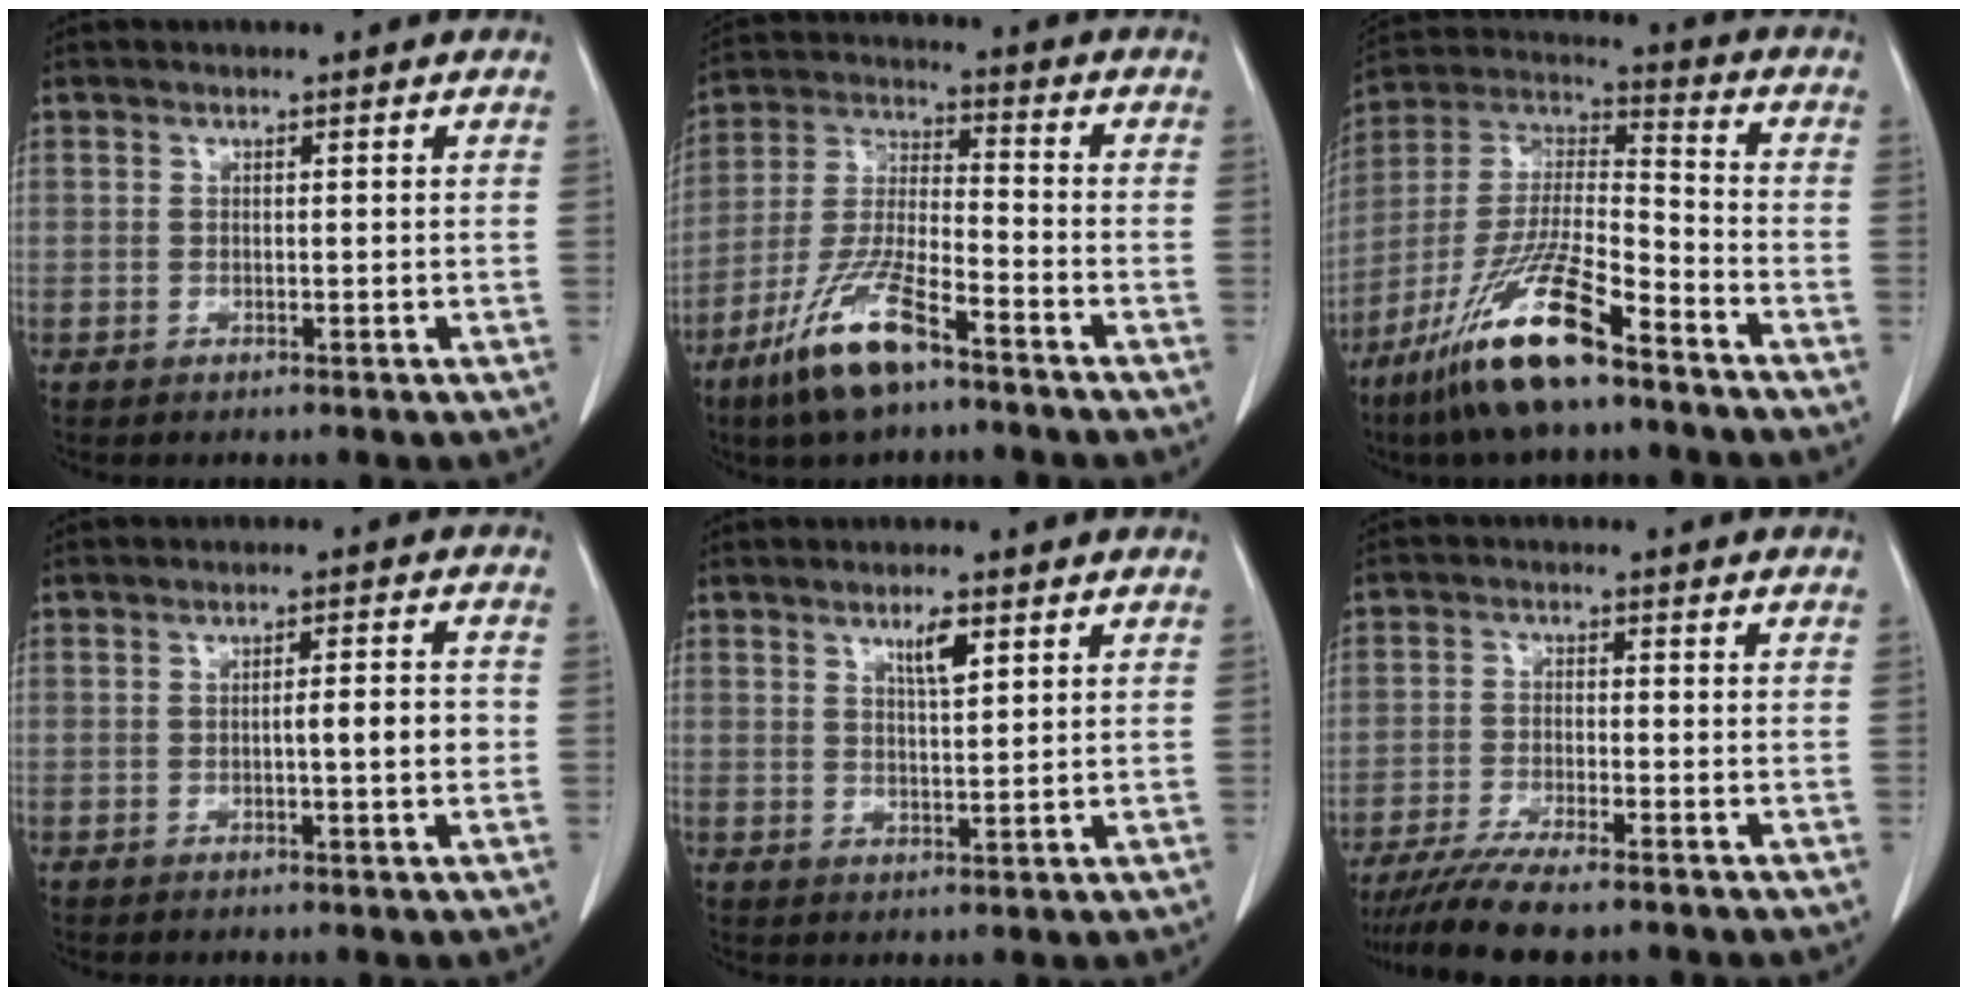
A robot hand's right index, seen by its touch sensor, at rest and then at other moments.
{"total": 12.5, "force": [-8.1, 2.5, 9.2], "torque": [-0.199, -0.022, -0.154]}
{"total": 16.9, "force": [-11.1, 2.5, 12.6], "torque": [-0.269, -0.022, -0.208]}
{"total": 4.0, "force": [-0.7, 0.4, 3.9], "torque": [-0.058, 0.003, -0.010]}
{"total": 3.5, "force": [1.9, 0.6, 2.9], "torque": [-0.051, -0.003, 0.034]}
{"total": 9.0, "force": [-7.6, 0.7, 4.9], "torque": [-0.076, -0.021, -0.124]}